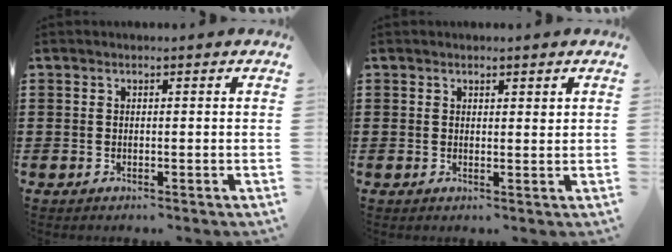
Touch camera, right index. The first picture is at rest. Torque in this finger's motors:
{"motor_torque": [0.01, 0.08, 0.09, 0.00]}